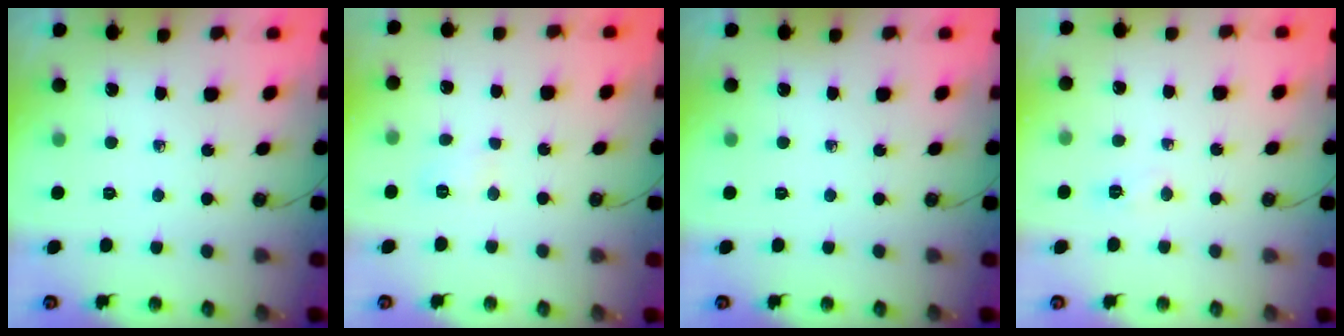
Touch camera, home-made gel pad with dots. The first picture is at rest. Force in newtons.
{"total": 3.9, "press": 3.7, "slide": 1.1}
{"total": 0.0}
{"total": 4.8, "press": 4.8, "slide": 0.7}